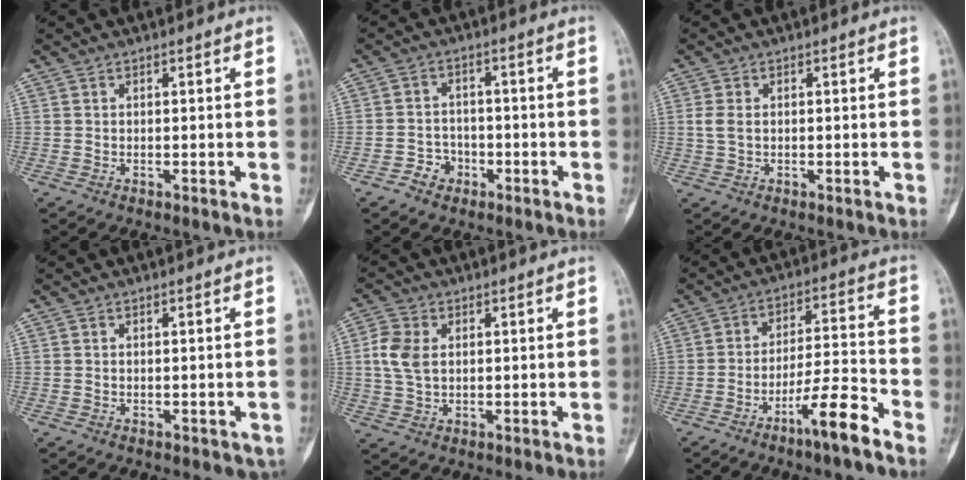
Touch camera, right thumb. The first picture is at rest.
{"total": 4.2, "force": [-2.3, 3.4, 0.9], "torque": [0.014, 0.023, -0.042]}
{"total": 2.3, "force": [0.0, 1.5, 1.7], "torque": [-0.041, 0.001, -0.001]}
{"total": 1.4, "force": [-0.6, 1.0, 0.8], "torque": [-0.003, 0.004, -0.005]}
{"total": 6.2, "force": [0.8, 4.3, 4.4], "torque": [-0.095, 0.007, 0.016]}
{"total": 9.9, "force": [-6.4, 0.9, 7.4], "torque": [-0.136, 0.047, -0.112]}